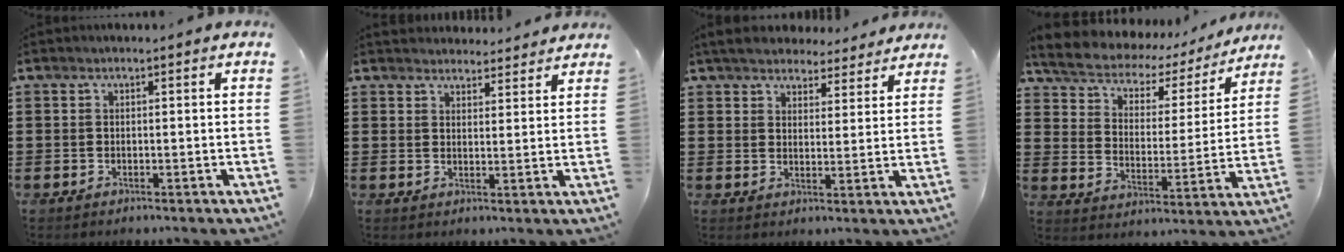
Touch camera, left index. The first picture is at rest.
{"total": 3.3, "force": [3.2, 0.6, -0.1], "torque": [0.001, -0.015, 0.060]}
{"total": 4.6, "force": [4.5, 0.9, 0.6], "torque": [-0.033, -0.020, 0.081]}
{"total": 4.3, "force": [3.7, 2.0, 1.0], "torque": [-0.042, -0.028, 0.056]}